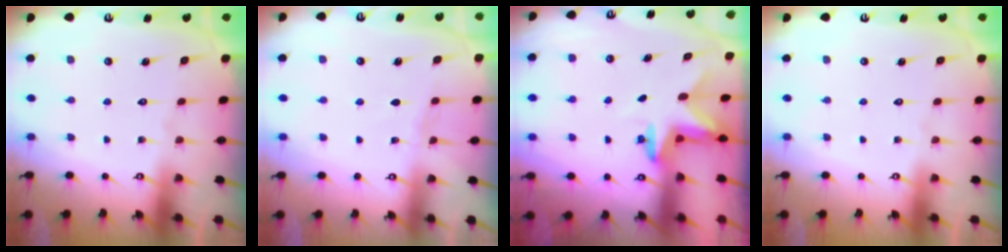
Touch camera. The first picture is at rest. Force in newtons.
{"total": 1.9, "press": 1.9, "slide": 0.3}
{"total": 2.4, "press": 2.3, "slide": 0.4}
{"total": 0.0}